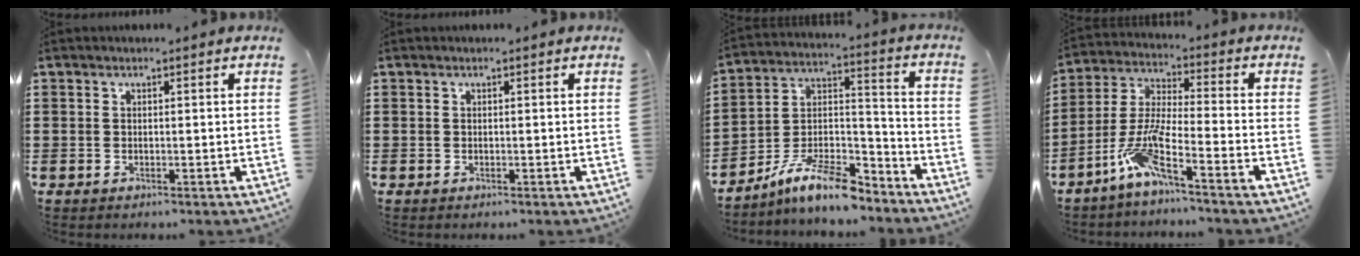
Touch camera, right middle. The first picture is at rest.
{"total": 0.0}
{"total": 10.5, "force": [-8.8, 1.8, 5.4], "torque": [-0.097, 0.021, -0.171]}
{"total": 7.9, "force": [-5.5, 0.6, 5.6], "torque": [-0.135, -0.019, -0.114]}